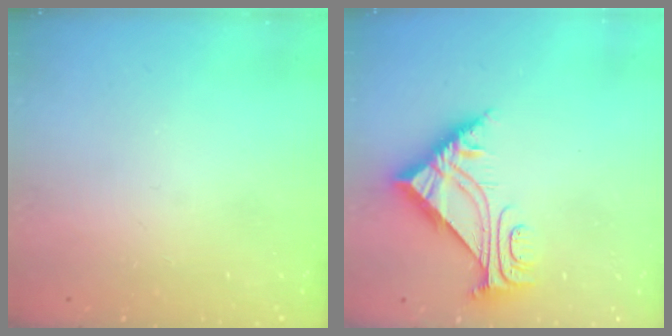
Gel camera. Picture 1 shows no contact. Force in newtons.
{"total": 7.0, "press": 7.0, "slide": 0.7}